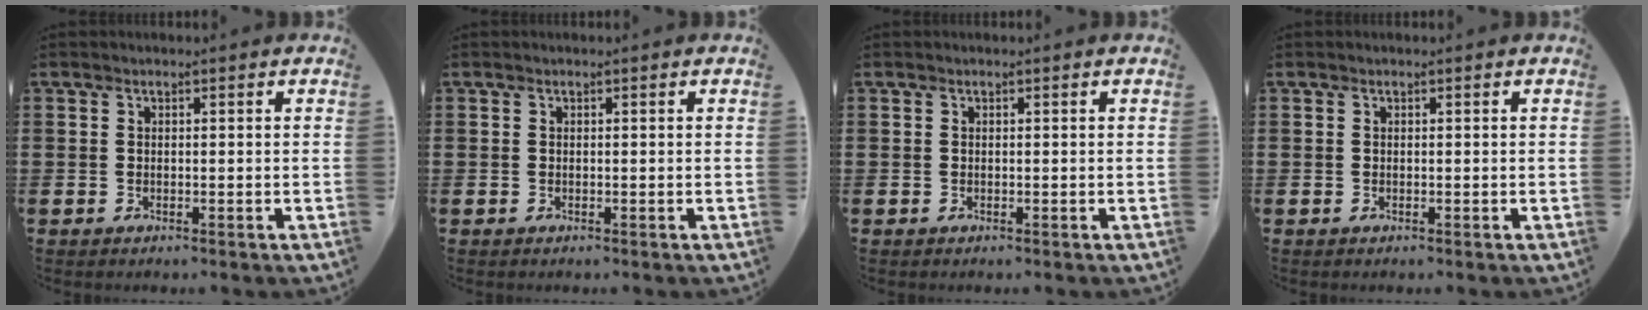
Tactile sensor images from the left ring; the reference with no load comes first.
{"total": 0.0}
{"total": 0.0}
{"total": 0.0}